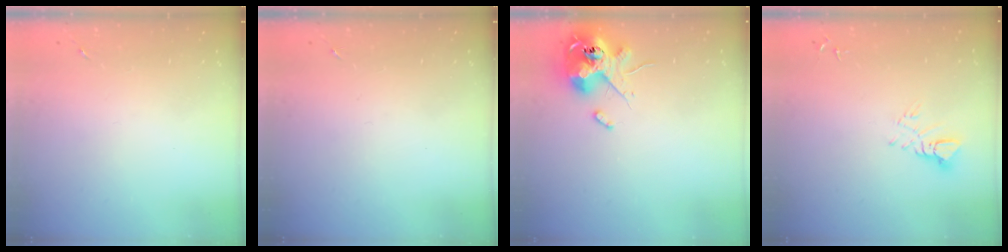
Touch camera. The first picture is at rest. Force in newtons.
{"total": 0.0}
{"total": 12.8, "press": 12.6, "slide": 2.2}
{"total": 5.6, "press": 5.6, "slide": 0.6}